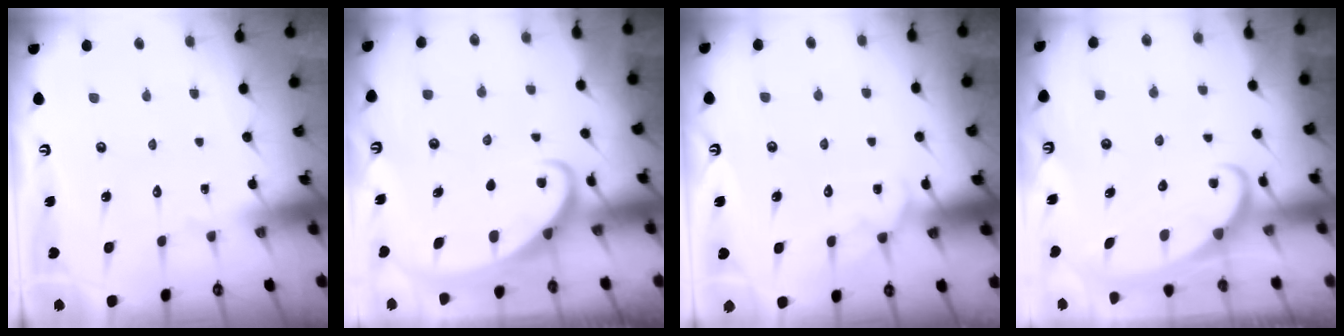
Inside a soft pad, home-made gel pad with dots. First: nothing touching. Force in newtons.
{"total": 2.1, "press": 2.1, "slide": 0.3}
{"total": 3.8, "press": 3.8, "slide": 0.3}
{"total": 2.3, "press": 2.3, "slide": 0.3}